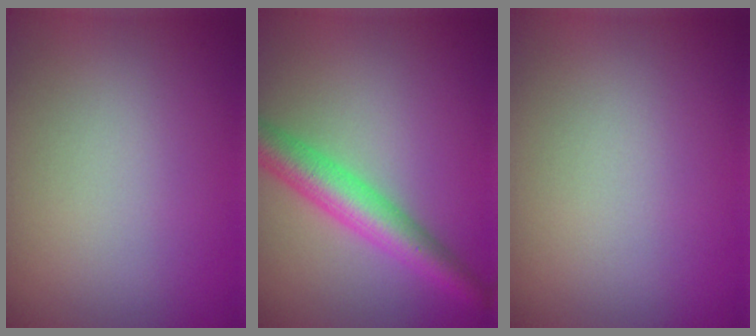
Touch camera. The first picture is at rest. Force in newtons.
{"total": 5.1, "press": 5.0, "slide": 0.3}
{"total": 0.0}